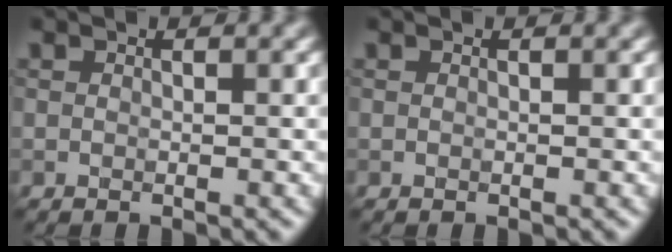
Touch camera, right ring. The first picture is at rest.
{"total": 0.0}